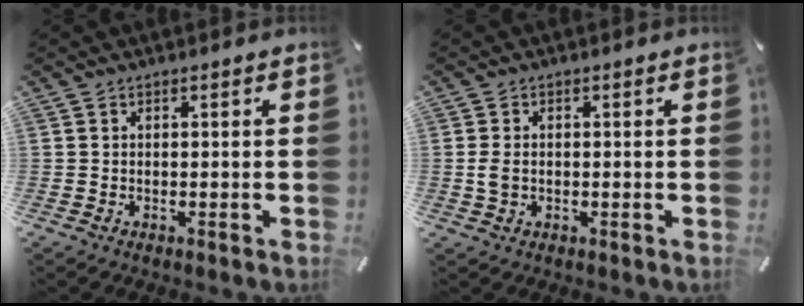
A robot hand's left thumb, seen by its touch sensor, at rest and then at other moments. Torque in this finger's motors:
{"motor_torque": [-0.28, -0.10, 0.02, 0.00, 0.07]}